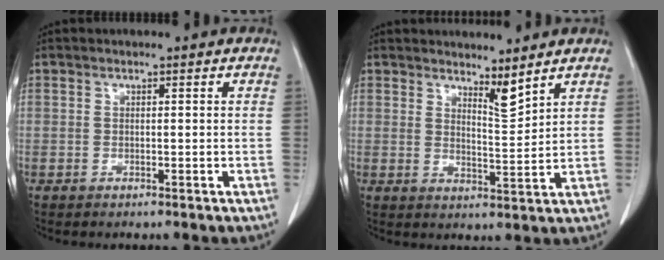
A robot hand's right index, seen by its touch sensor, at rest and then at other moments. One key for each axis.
{"total": 3.7, "fx": 3.2, "fy": 0.1, "fz": 1.7, "tx": -0.032, "ty": -0.018, "tz": 0.061}